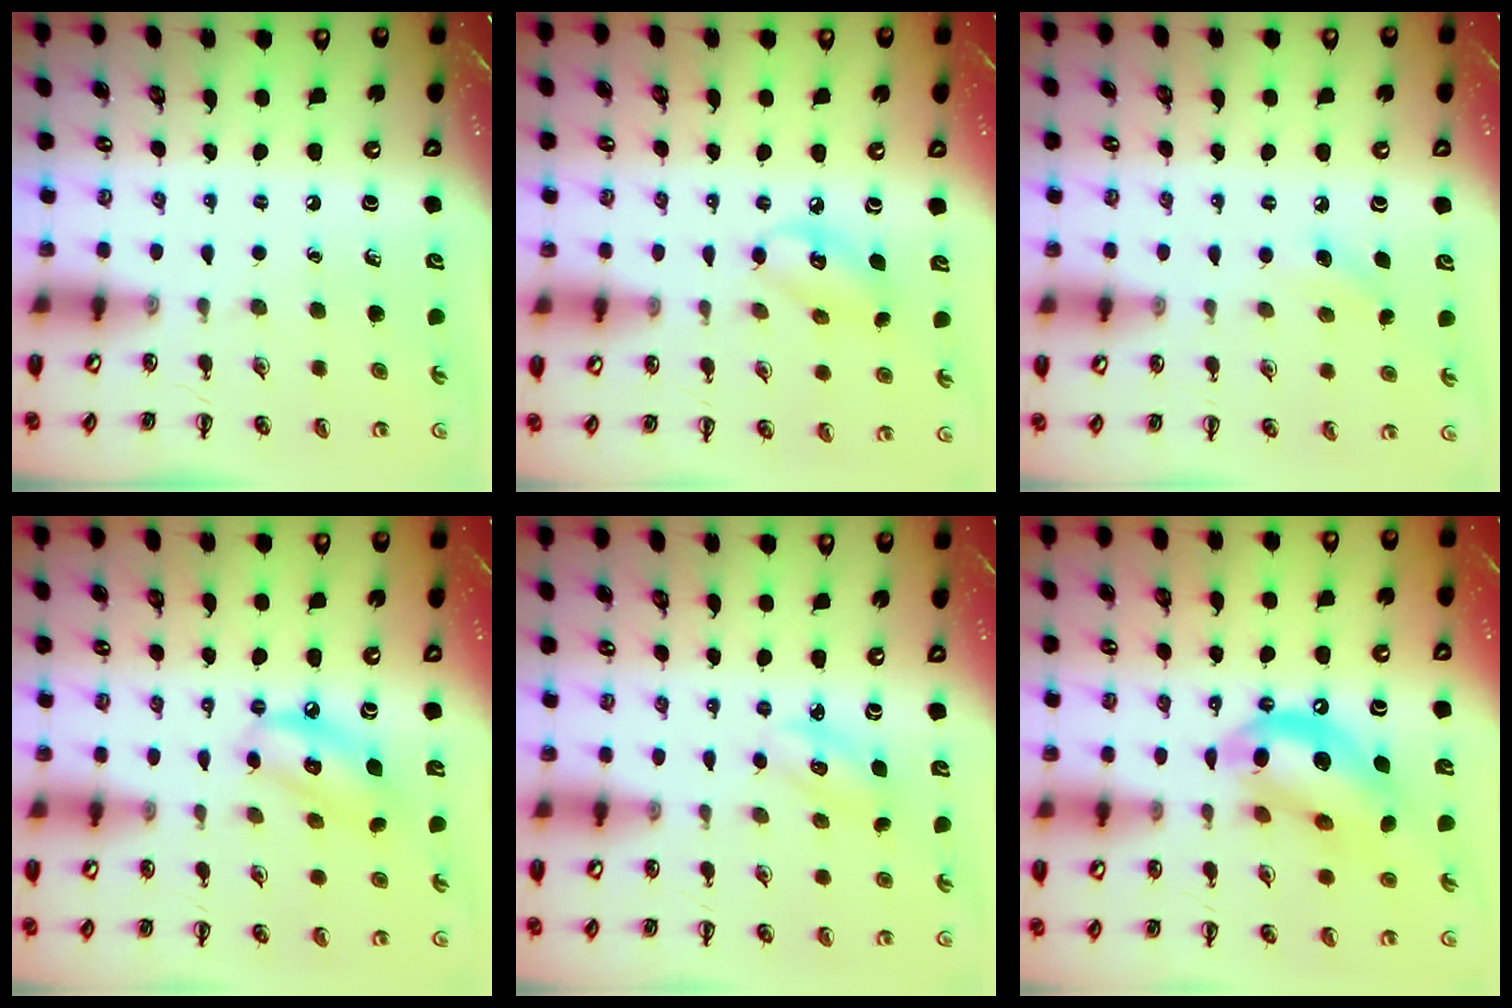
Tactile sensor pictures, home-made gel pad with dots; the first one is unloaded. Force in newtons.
{"total": 7.3, "press": 7.2, "slide": 1.1}
{"total": 6.6, "press": 6.2, "slide": 2.1}
{"total": 8.5, "press": 8.3, "slide": 1.8}
{"total": 2.6, "press": 2.5, "slide": 0.6}
{"total": 13.7, "press": 13.3, "slide": 3.6}